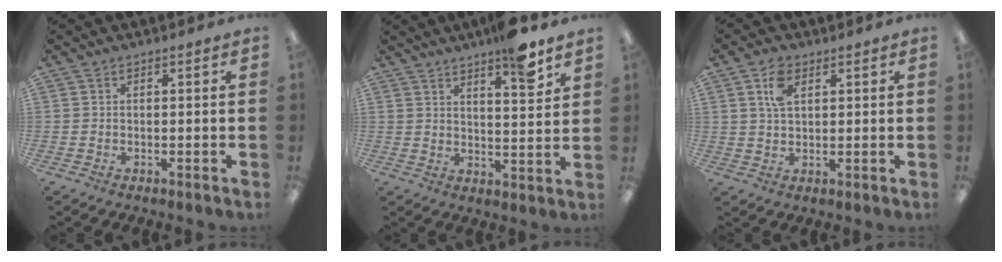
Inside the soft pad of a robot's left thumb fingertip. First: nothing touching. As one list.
[{"total": 8.4, "force": [6.6, 1.6, 5.1], "torque": [-0.060, -0.043, 0.105]}, {"total": 5.8, "force": [2.8, 3.4, 3.8], "torque": [-0.076, 0.004, 0.050]}]